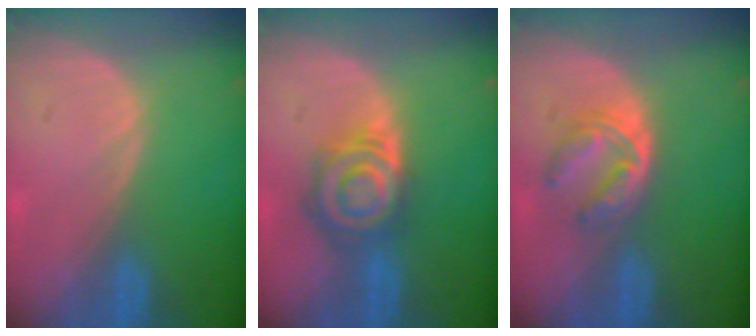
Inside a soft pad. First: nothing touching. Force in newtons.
{"total": 7.9, "press": 6.9, "slide": 3.7}
{"total": 6.2, "press": 5.0, "slide": 3.5}